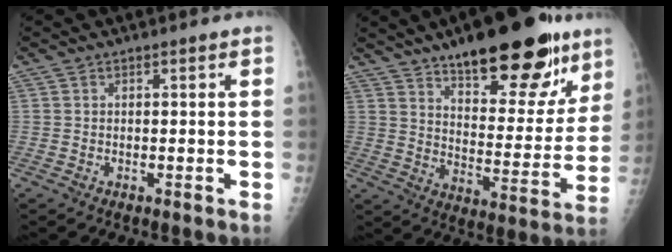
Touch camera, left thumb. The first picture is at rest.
{"total": 24.9, "force": [16.1, 9.5, 16.5], "torque": [-0.185, -0.065, 0.235]}